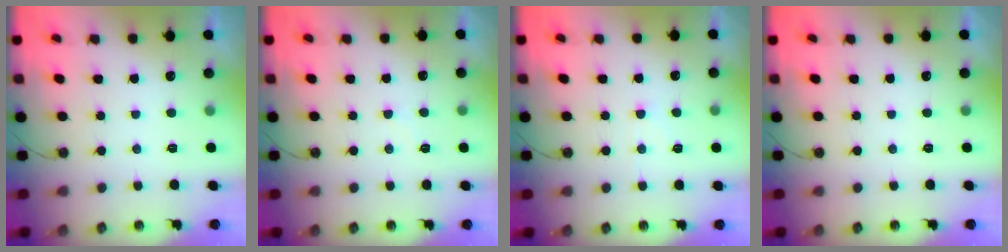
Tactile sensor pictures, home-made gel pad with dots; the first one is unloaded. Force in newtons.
{"total": 6.5, "press": 6.5, "slide": 0.7}
{"total": 4.2, "press": 4.2, "slide": 0.7}
{"total": 0.0}